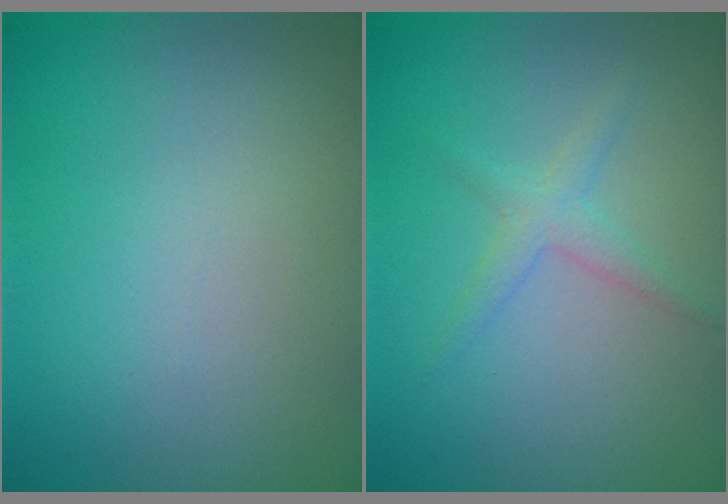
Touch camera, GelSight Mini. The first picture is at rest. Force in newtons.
{"total": 1.8, "press": 1.8, "slide": 0.1}